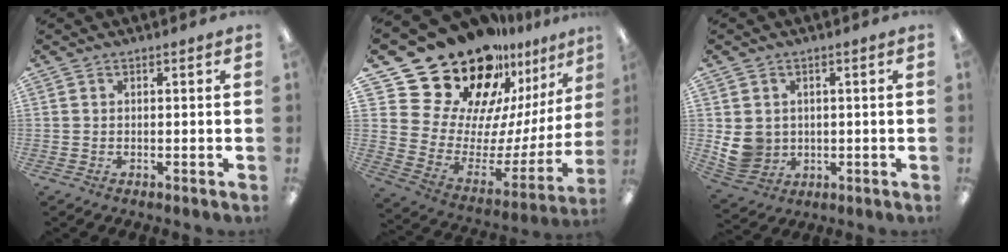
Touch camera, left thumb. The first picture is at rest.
{"total": 28.7, "force": [21.4, 14.5, 12.4], "torque": [-0.210, -0.174, 0.414]}
{"total": 7.7, "force": [0.3, 7.2, 2.9], "torque": [-0.066, 0.008, 0.013]}